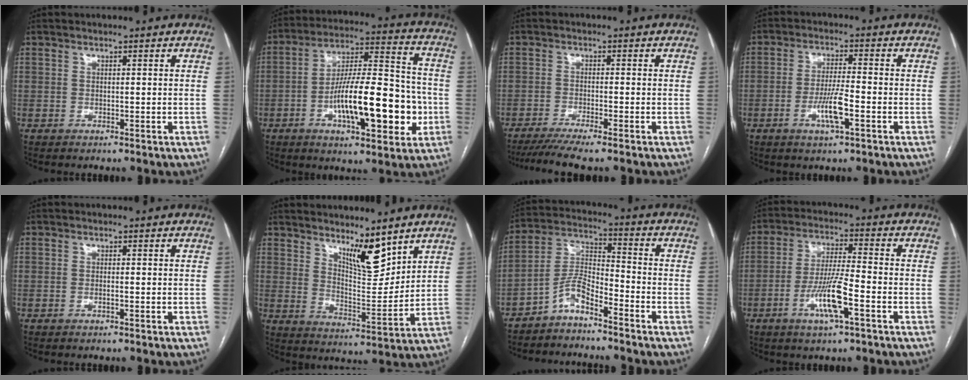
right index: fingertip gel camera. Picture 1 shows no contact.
{"total": 18.4, "force": [-4.8, 4.9, 17.1], "torque": [-0.284, 0.016, -0.073]}
{"total": 6.9, "force": [-5.6, -0.4, 4.1], "torque": [-0.061, -0.016, -0.091]}
{"total": 6.1, "force": [-2.3, 0.6, 5.6], "torque": [-0.107, -0.005, -0.042]}
{"total": 0.6, "force": [-0.2, 0.0, 0.5], "torque": [-0.010, 0.000, -0.003]}
{"total": 8.0, "force": [6.0, 1.9, 4.9], "torque": [-0.089, -0.014, 0.113]}
{"total": 6.5, "force": [-4.9, 1.5, 4.0], "torque": [-0.092, 0.011, -0.099]}
{"total": 9.0, "force": [-3.7, 0.7, 8.2], "torque": [-0.161, -0.004, -0.068]}